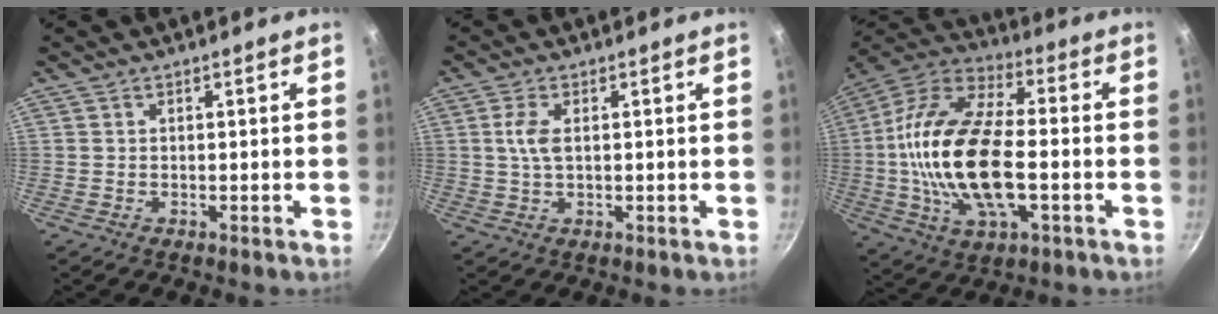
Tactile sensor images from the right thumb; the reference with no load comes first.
{"total": 4.0, "force": [0.7, 1.9, 3.4], "torque": [-0.074, 0.004, 0.013]}
{"total": 22.6, "force": [-2.6, 10.8, 19.7], "torque": [-0.380, 0.027, -0.057]}